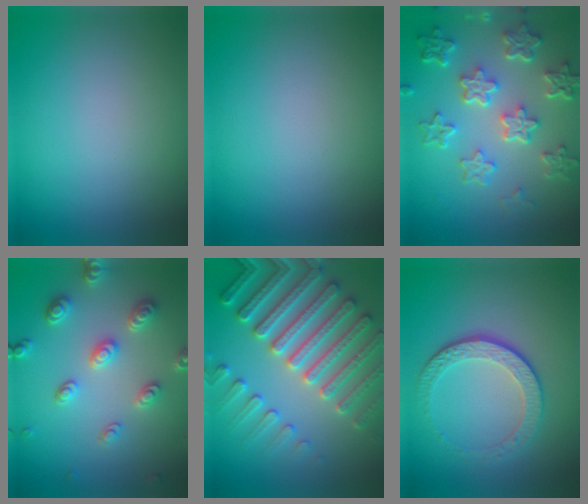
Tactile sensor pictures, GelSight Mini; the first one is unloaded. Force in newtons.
{"total": 0.0}
{"total": 6.3, "press": 4.8, "slide": 4.2}
{"total": 4.4, "press": 3.6, "slide": 2.5}
{"total": 7.5, "press": 7.2, "slide": 2.0}
{"total": 4.2, "press": 3.1, "slide": 2.8}